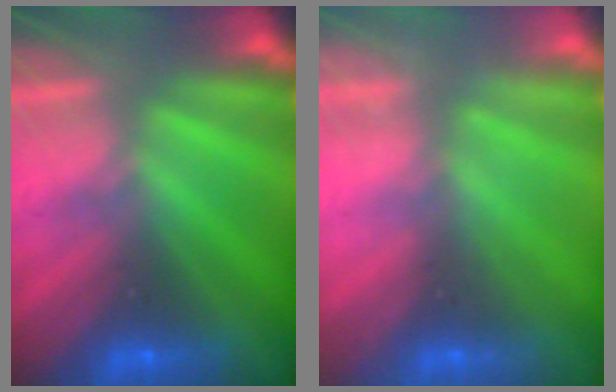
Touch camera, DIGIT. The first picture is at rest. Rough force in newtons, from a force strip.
{"total": 2.2}